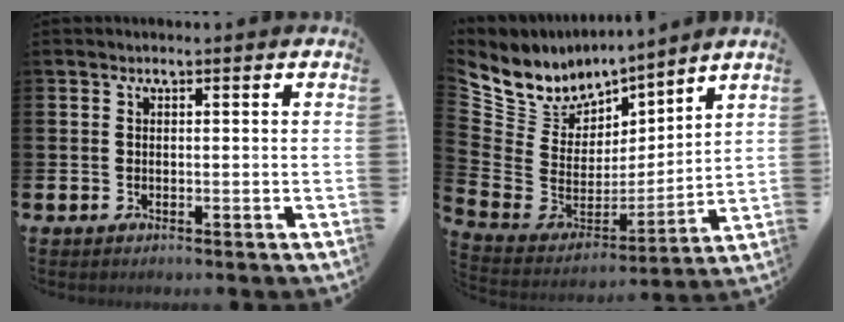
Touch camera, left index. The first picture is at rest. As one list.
[{"total": 8.4, "force": [7.7, 3.3, -0.6], "torque": [-0.056, -0.073, 0.143]}]